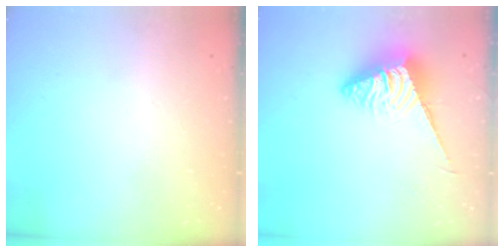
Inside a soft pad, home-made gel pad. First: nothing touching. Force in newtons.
{"total": 6.1, "press": 6.1, "slide": 0.3}